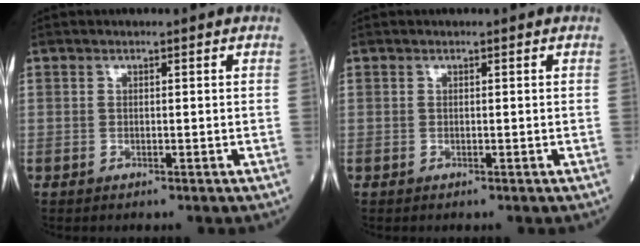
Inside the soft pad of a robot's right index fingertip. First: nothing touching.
{"total": 0.0}